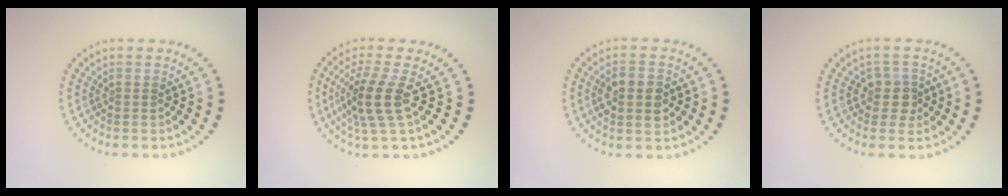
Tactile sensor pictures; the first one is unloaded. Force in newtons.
{"total": 3.8, "press": 2.9, "slide": 2.4}
{"total": 3.5, "press": 3.5, "slide": 0.1}
{"total": 2.0, "press": 1.7, "slide": 1.1}